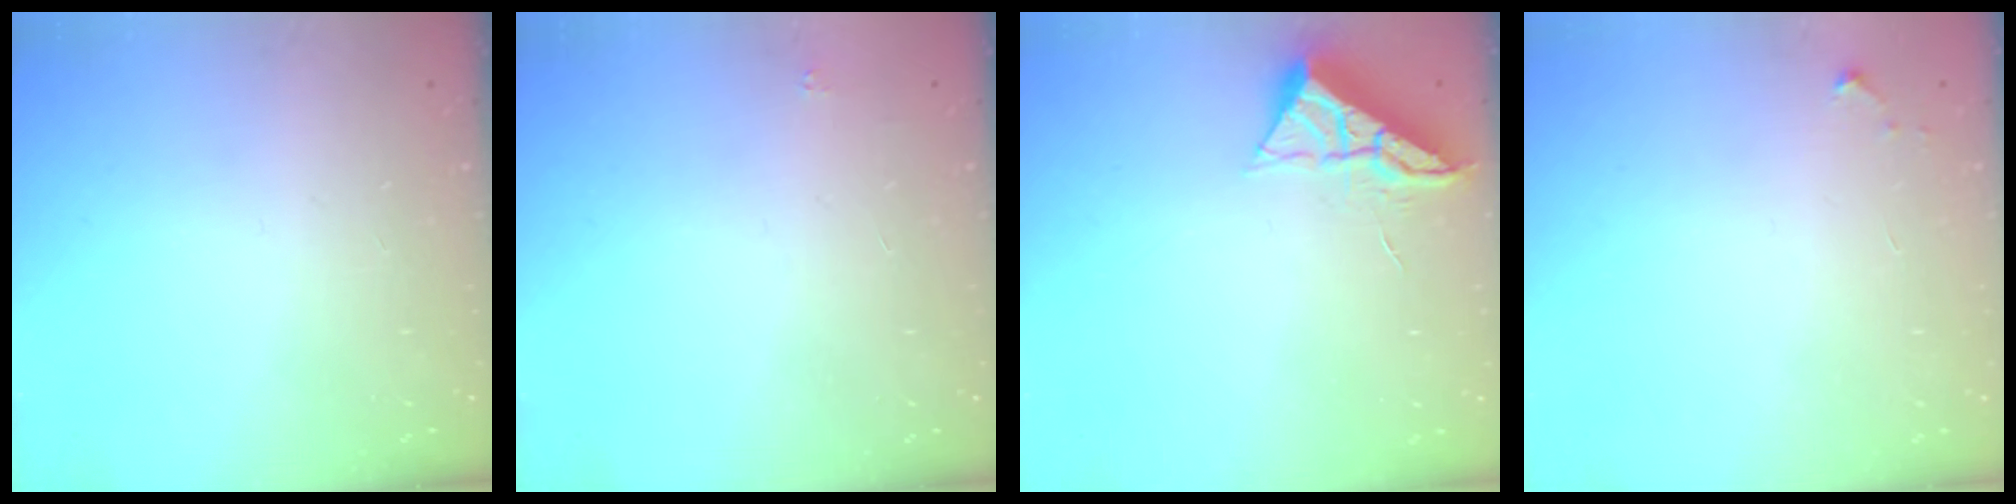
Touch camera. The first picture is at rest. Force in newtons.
{"total": 1.8, "press": 1.7, "slide": 0.1}
{"total": 6.9, "press": 6.9, "slide": 0.5}
{"total": 2.6, "press": 2.6, "slide": 0.4}